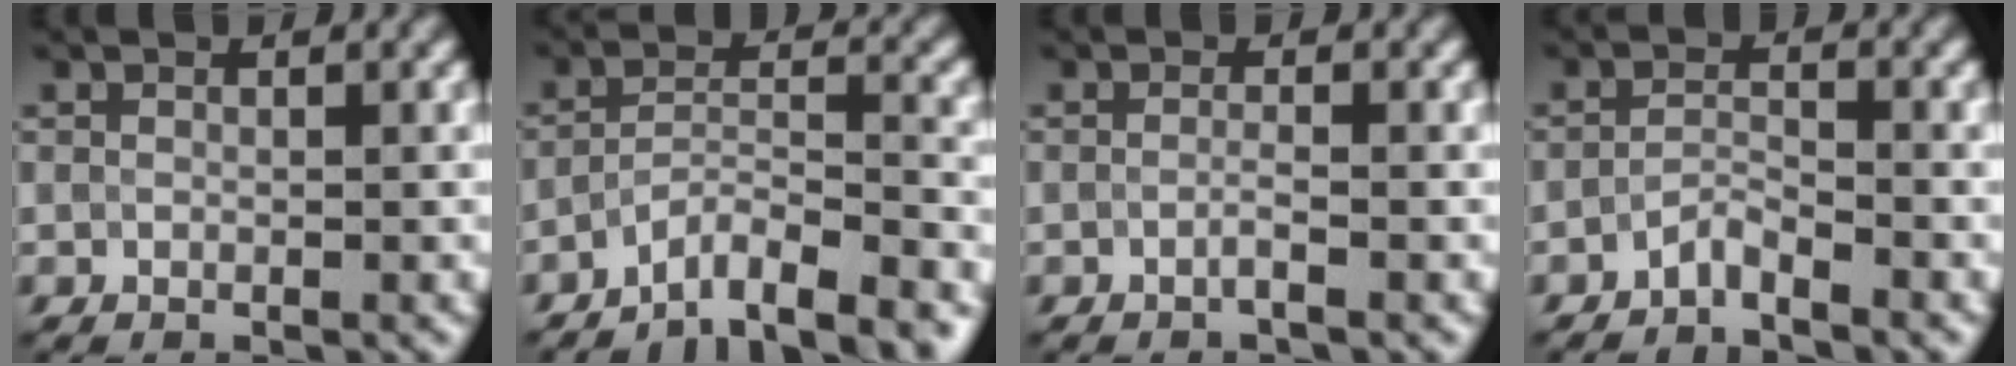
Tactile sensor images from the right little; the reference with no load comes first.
{"total": 6.7, "force": [-5.3, 1.6, 3.7], "torque": [-0.051, 0.001, -0.090]}
{"total": 1.0, "force": [-0.4, 0.2, 0.9], "torque": [-0.015, -0.001, -0.011]}
{"total": 1.7, "force": [-1.5, 0.2, 0.7], "torque": [-0.015, 0.005, -0.032]}